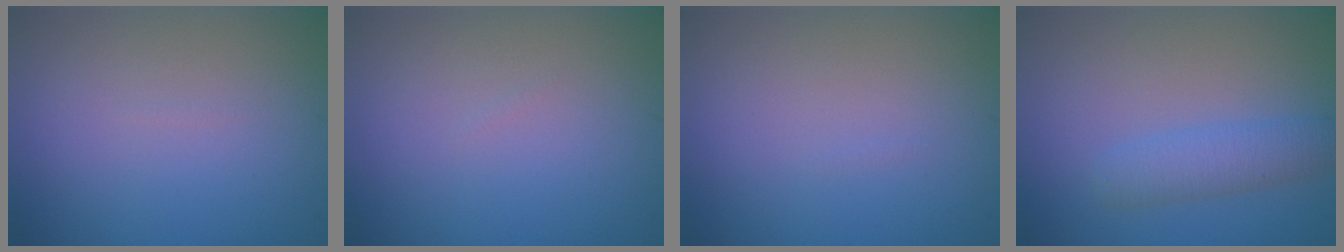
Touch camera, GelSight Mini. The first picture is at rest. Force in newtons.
{"total": 0.0}
{"total": 0.0}
{"total": 2.8, "press": 2.8, "slide": 0.1}